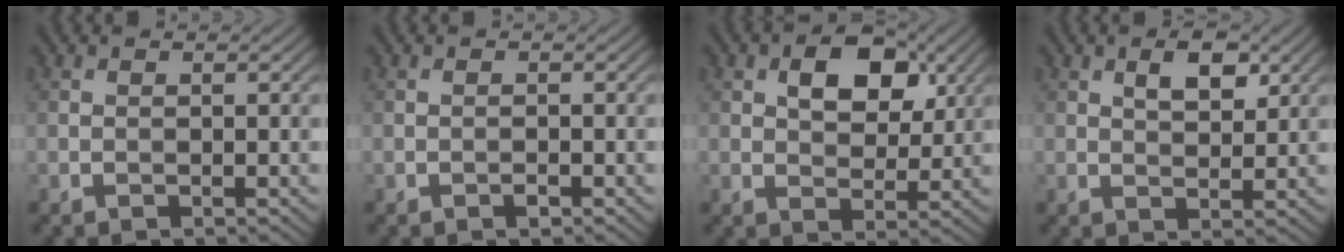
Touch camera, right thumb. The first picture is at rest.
{"total": 0.8, "force": [-0.5, 0.2, 0.5], "torque": [-0.007, 0.002, -0.008]}
{"total": 7.2, "force": [2.8, 4.4, 5.0], "torque": [-0.079, -0.001, 0.040]}
{"total": 3.7, "force": [1.7, 1.8, 2.8], "torque": [-0.048, -0.001, 0.031]}